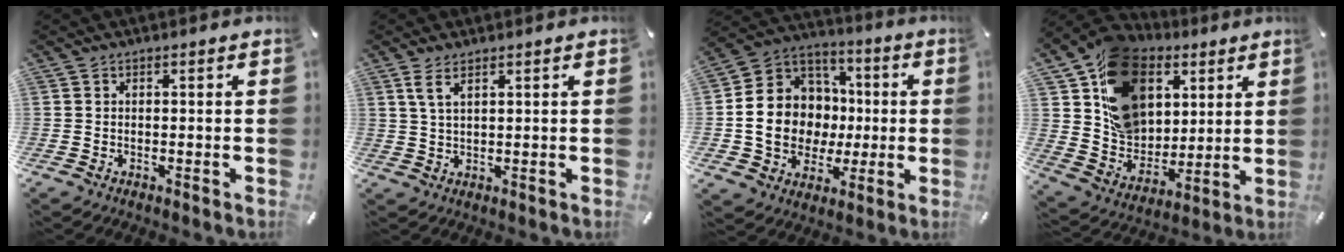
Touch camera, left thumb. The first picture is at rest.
{"total": 3.8, "force": [2.1, 1.4, 2.9], "torque": [-0.062, 0.000, 0.038]}
{"total": 16.0, "force": [-2.0, 14.3, 6.7], "torque": [-0.147, 0.009, -0.026]}
{"total": 19.0, "force": [8.0, 14.6, 9.1], "torque": [-0.163, -0.029, 0.157]}